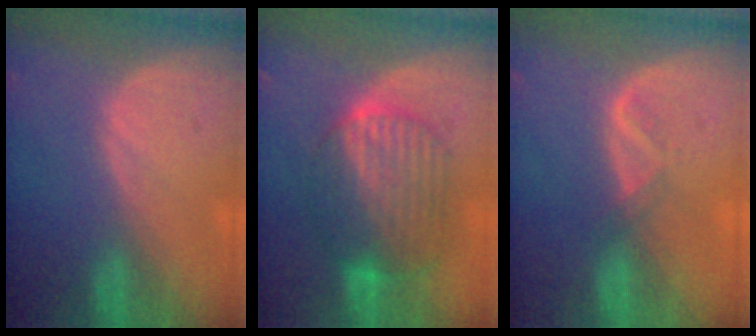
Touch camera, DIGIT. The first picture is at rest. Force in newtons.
{"total": 9.3, "press": 9.3, "slide": 0.6}
{"total": 1.6, "press": 1.5, "slide": 0.7}